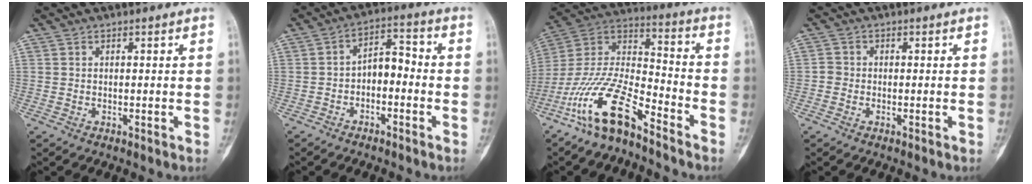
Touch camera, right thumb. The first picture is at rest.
{"total": 6.1, "force": [-1.8, 3.8, 4.5], "torque": [-0.056, 0.043, -0.042]}
{"total": 16.5, "force": [-11.2, 5.2, 10.9], "torque": [-0.209, 0.080, -0.217]}
{"total": 1.5, "force": [-0.6, 1.3, 0.4], "torque": [0.001, 0.006, -0.017]}